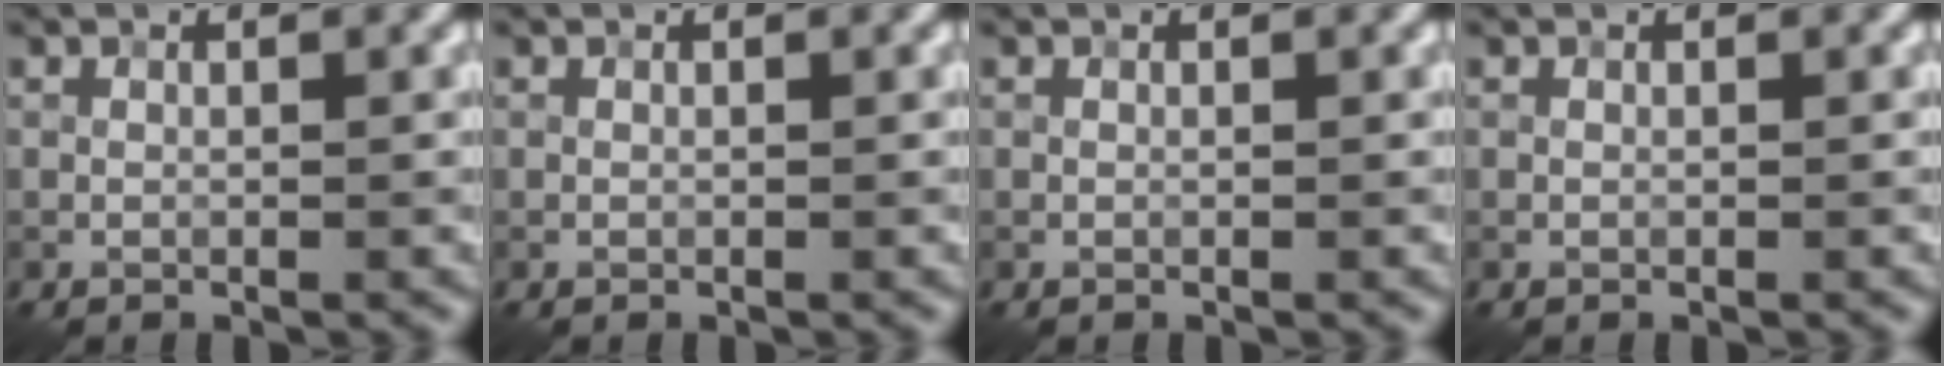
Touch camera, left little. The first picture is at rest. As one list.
[{"total": 0.0}, {"total": 0.0}, {"total": 0.0}]